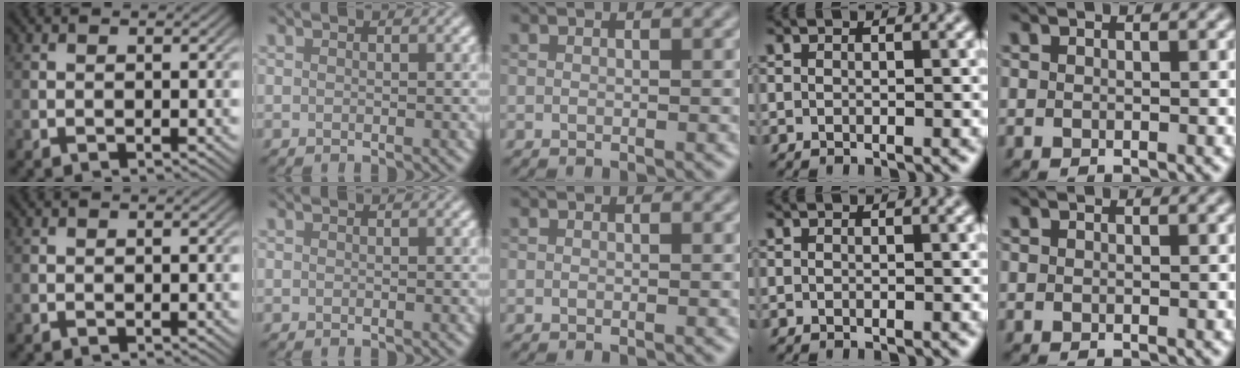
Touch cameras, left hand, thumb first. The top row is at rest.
{}